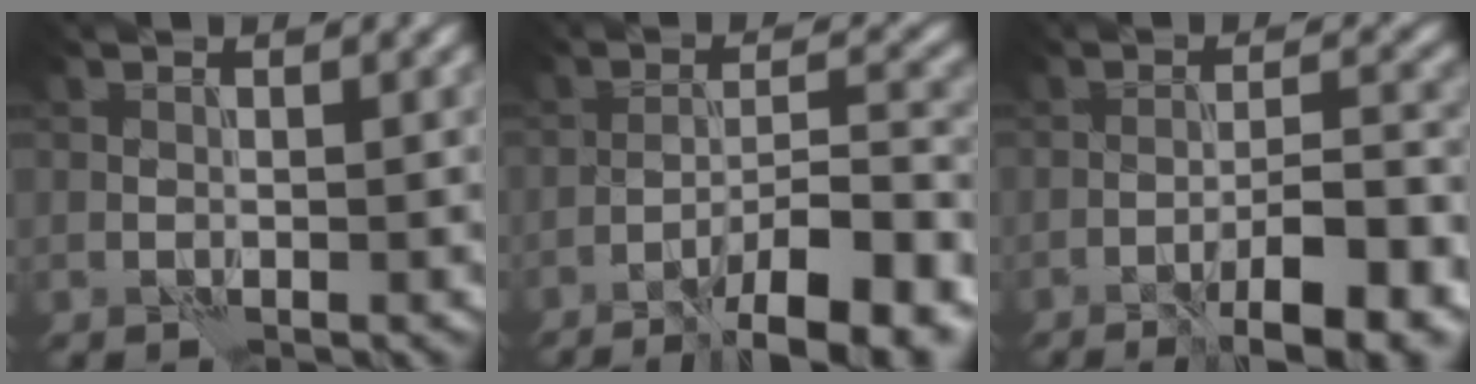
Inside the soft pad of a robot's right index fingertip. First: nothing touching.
{"total": 10.0, "force": [-6.7, 1.9, 7.2], "torque": [-0.105, 0.013, -0.101]}
{"total": 7.3, "force": [-4.2, 1.4, 5.9], "torque": [-0.085, 0.009, -0.062]}